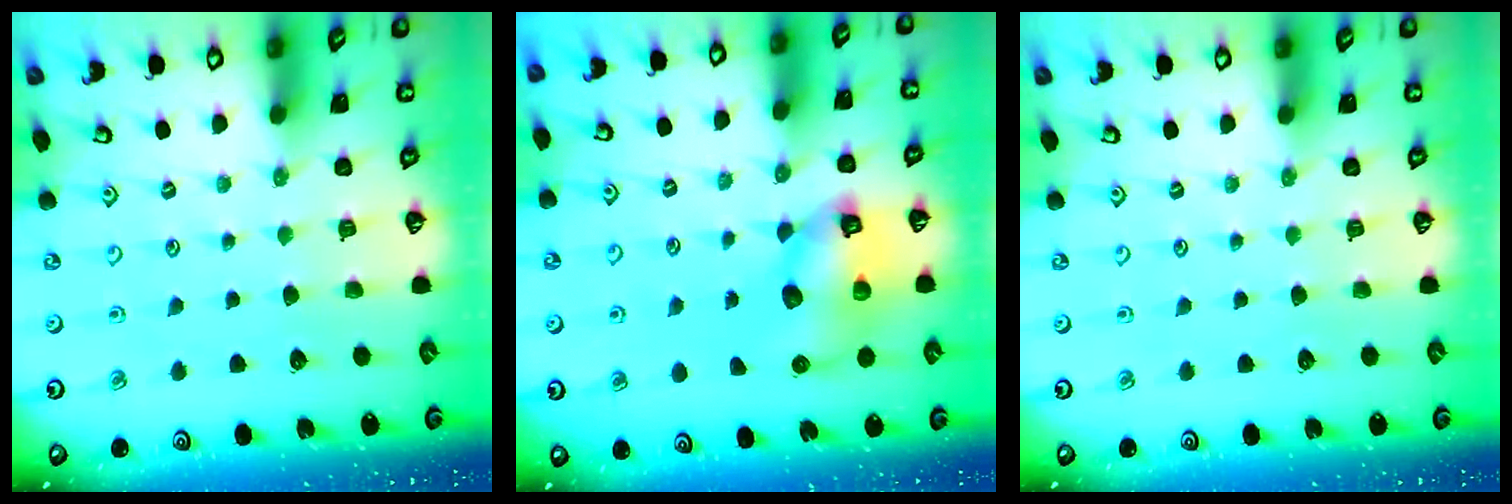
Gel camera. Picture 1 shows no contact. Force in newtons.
{"total": 10.7, "press": 10.6, "slide": 1.4}
{"total": 0.0}